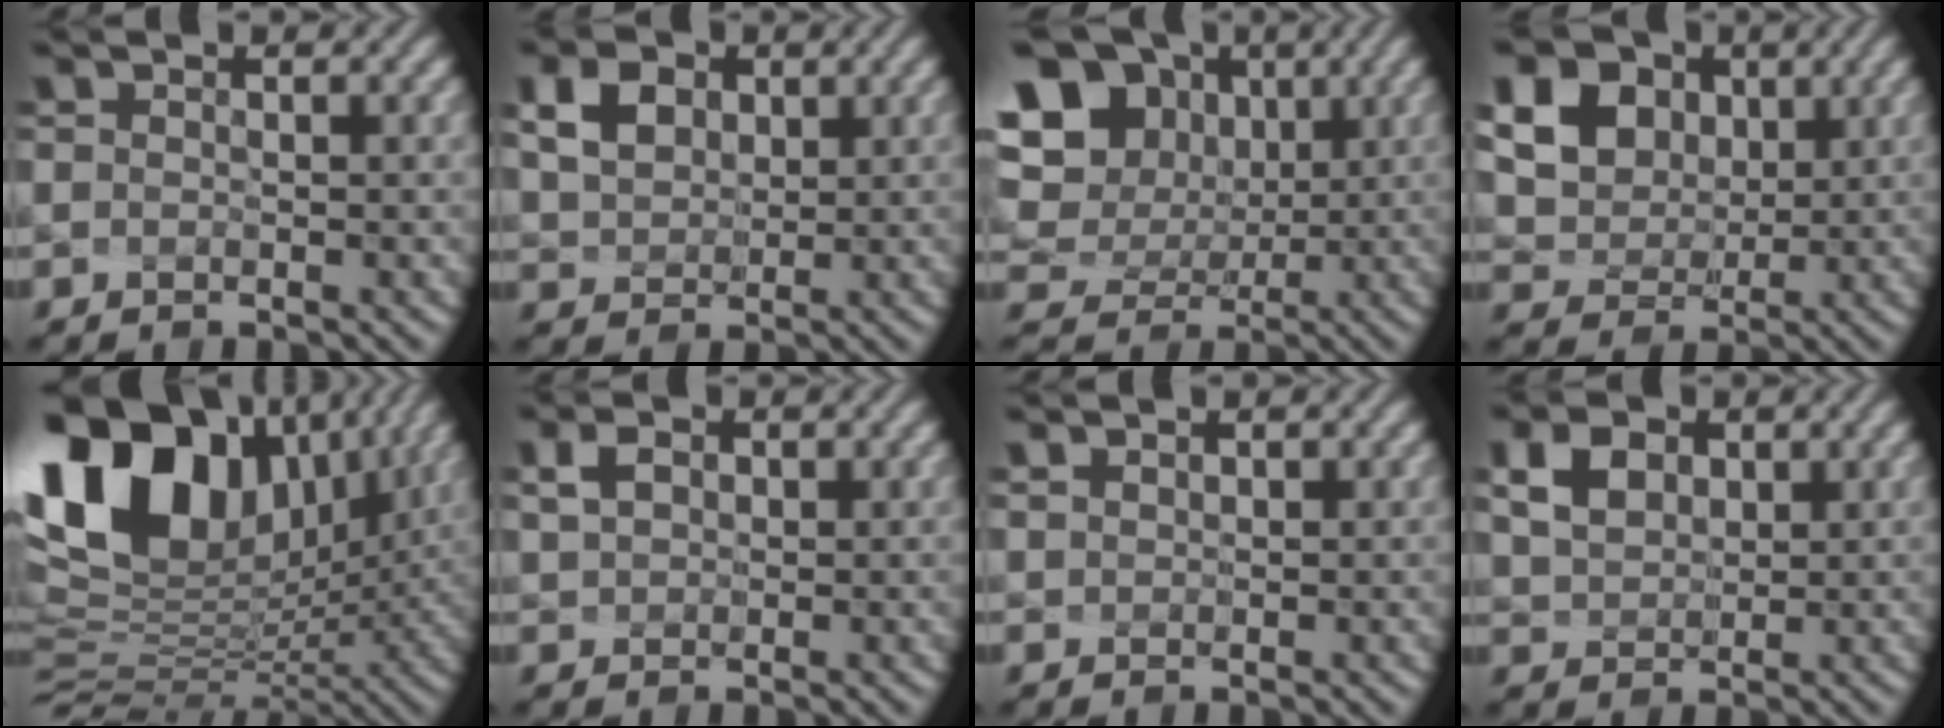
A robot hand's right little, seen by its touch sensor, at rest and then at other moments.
{"total": 3.3, "force": [1.9, 2.2, 1.6], "torque": [-0.043, 0.001, 0.037]}
{"total": 13.0, "force": [4.3, 10.8, 5.9], "torque": [-0.150, 0.038, 0.066]}
{"total": 15.3, "force": [6.9, 12.0, 6.5], "torque": [-0.175, 0.023, 0.128]}
{"total": 15.1, "force": [6.1, 9.4, 10.0], "torque": [-0.204, 0.021, 0.118]}
{"total": 1.2, "force": [0.8, 0.8, 0.5], "torque": [-0.016, 0.003, 0.018]}
{"total": 1.6, "force": [1.3, 0.7, 0.4], "torque": [-0.009, 0.014, 0.016]}
{"total": 2.8, "force": [1.8, 1.8, 1.3], "torque": [-0.036, 0.003, 0.037]}